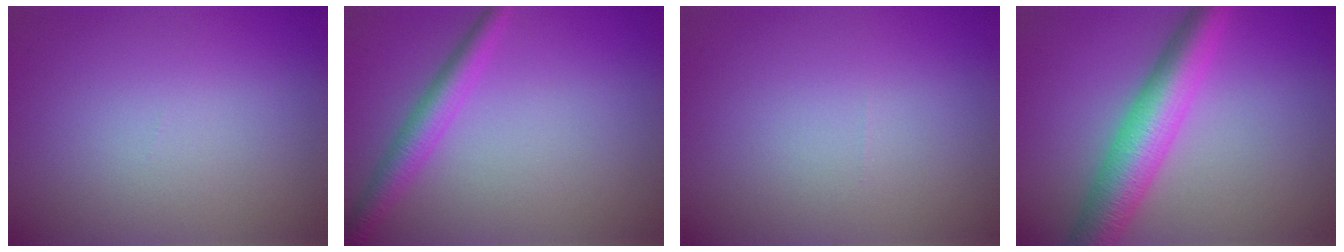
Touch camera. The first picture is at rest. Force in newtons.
{"total": 2.9, "press": 2.9, "slide": 0.1}
{"total": 0.0}
{"total": 6.7, "press": 6.7, "slide": 0.1}